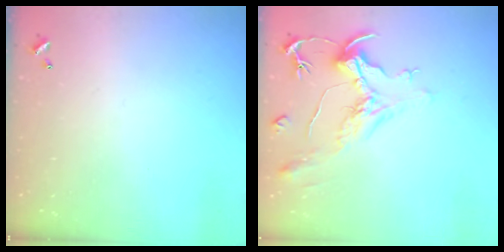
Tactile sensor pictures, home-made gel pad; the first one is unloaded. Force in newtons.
{"total": 2.2, "press": 1.7, "slide": 1.4}